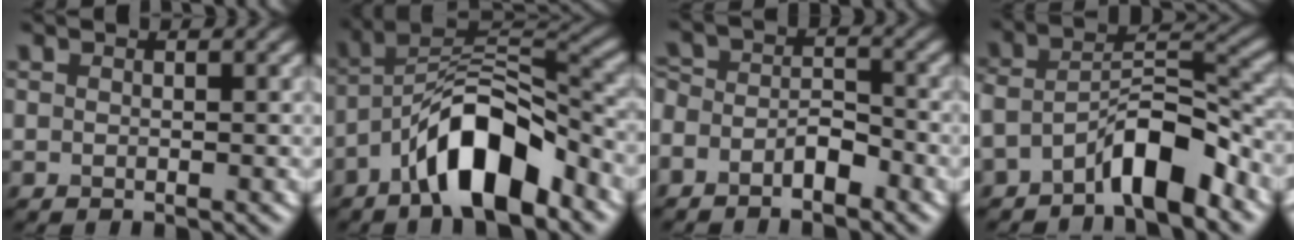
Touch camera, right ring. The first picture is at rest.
{"total": 9.3, "force": [-5.2, 3.4, 7.0], "torque": [-0.110, 0.020, -0.094]}
{"total": 3.2, "force": [-2.1, 1.4, 1.9], "torque": [-0.033, 0.009, -0.044]}
{"total": 6.6, "force": [-4.1, 2.1, 4.7], "torque": [-0.081, 0.012, -0.078]}